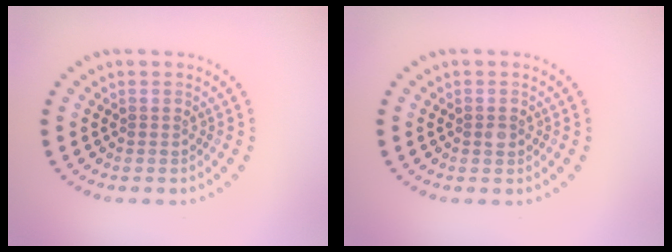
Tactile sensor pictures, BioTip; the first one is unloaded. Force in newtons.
{"total": 0.8, "press": 0.8, "slide": 0.1}